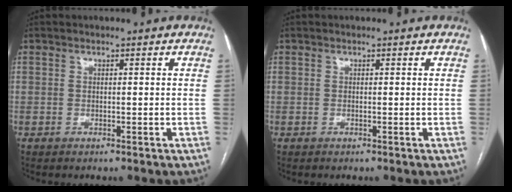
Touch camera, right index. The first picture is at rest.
{"total": 0.0}